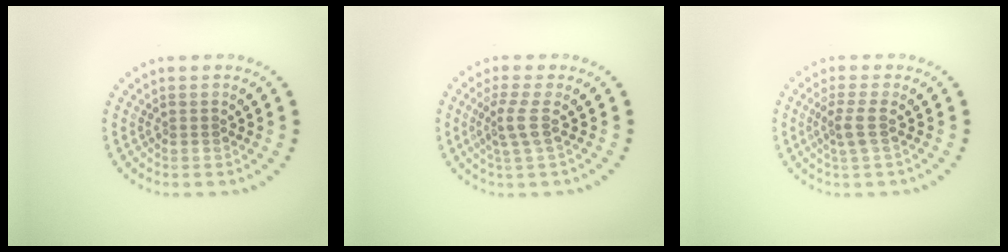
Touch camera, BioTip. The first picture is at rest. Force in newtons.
{"total": 2.3, "press": 1.6, "slide": 1.6}
{"total": 1.7, "press": 1.3, "slide": 1.1}